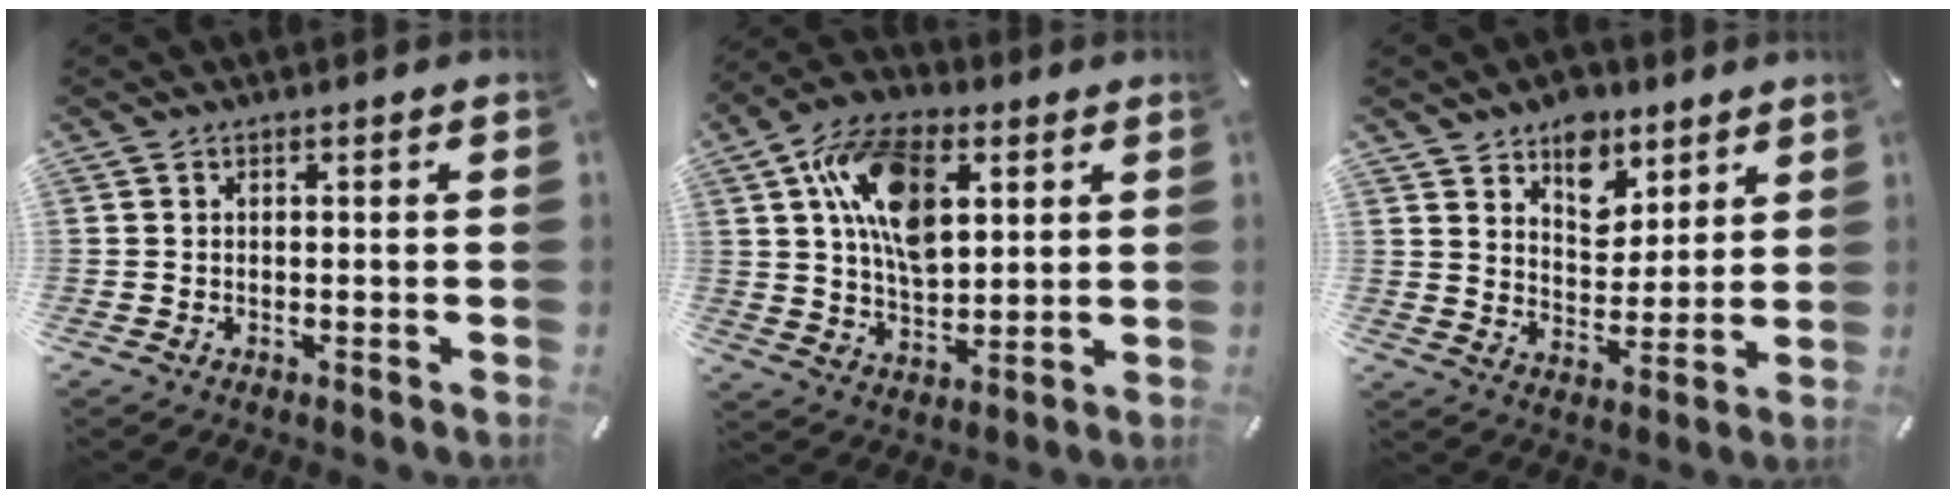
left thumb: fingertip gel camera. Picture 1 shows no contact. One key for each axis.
{"total": 16.5, "fx": 5.6, "fy": 10.3, "fz": 11.7, "tx": -0.219, "ty": 0.004, "tz": 0.100}
{"total": 10.1, "fx": 6.8, "fy": 7.1, "fz": 2.5, "tx": -0.029, "ty": -0.047, "tz": 0.123}